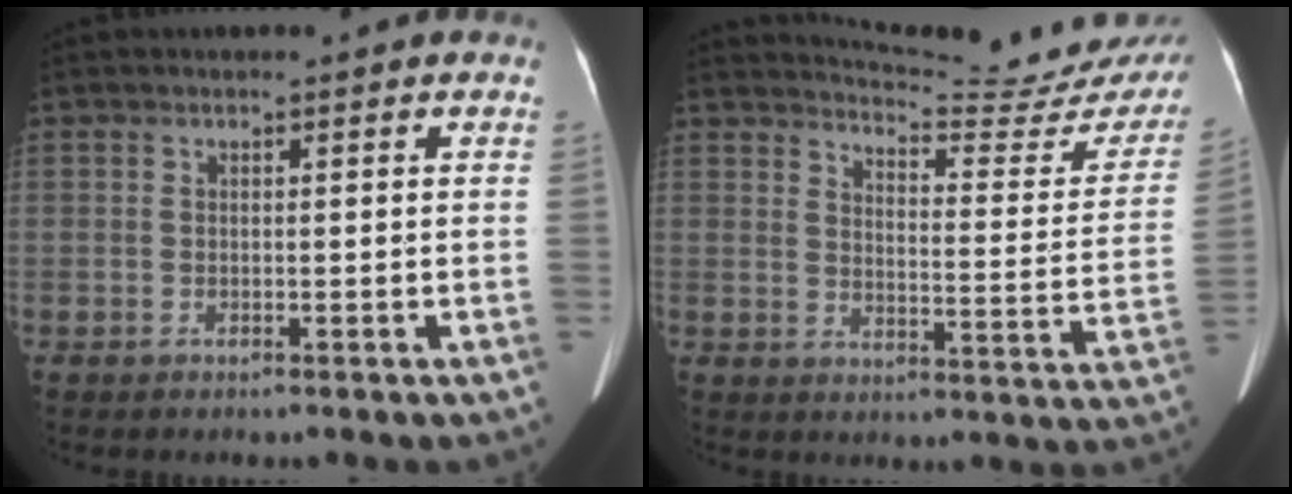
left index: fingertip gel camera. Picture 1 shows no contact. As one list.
[{"total": 19.8, "force": [19.4, 1.6, 3.9], "torque": [-0.054, -0.106, 0.215]}]